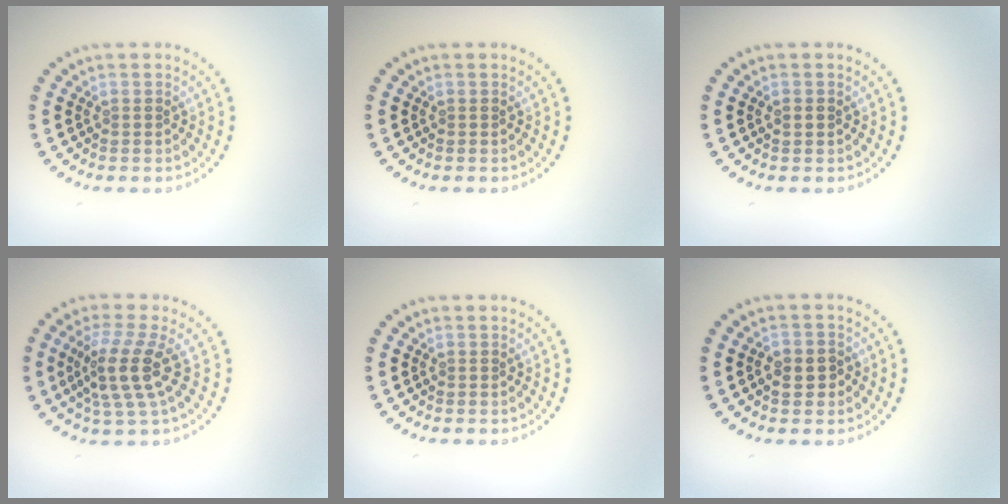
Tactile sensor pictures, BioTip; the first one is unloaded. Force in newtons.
{"total": 0.0}
{"total": 1.1, "press": 1.1, "slide": 0.1}
{"total": 4.0, "press": 3.2, "slide": 2.5}
{"total": 0.0}
{"total": 2.1, "press": 2.0, "slide": 0.7}